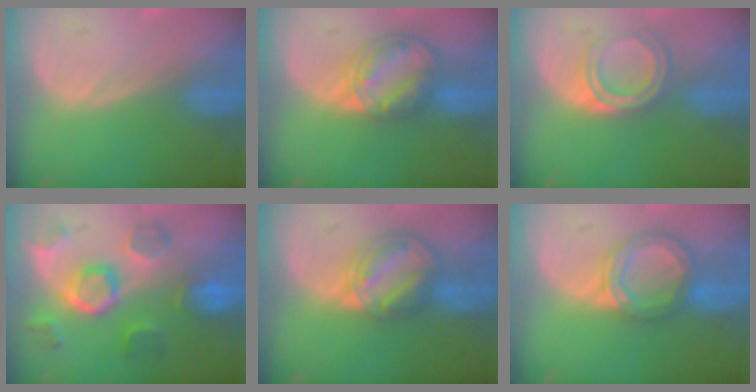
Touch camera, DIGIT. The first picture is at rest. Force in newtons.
{"total": 8.1, "press": 7.0, "slide": 4.2}
{"total": 4.4, "press": 4.4, "slide": 0.4}
{"total": 8.7, "press": 8.7, "slide": 0.1}
{"total": 8.1, "press": 6.9, "slide": 4.1}
{"total": 6.3, "press": 5.8, "slide": 2.6}